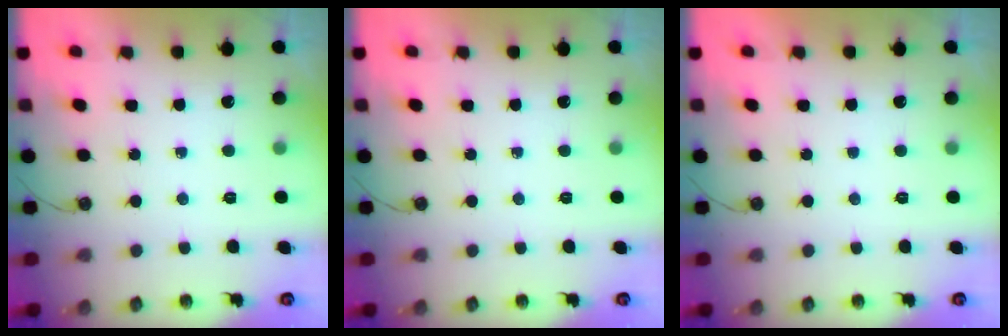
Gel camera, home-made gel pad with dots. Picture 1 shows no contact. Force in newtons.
{"total": 0.0}
{"total": 0.0}